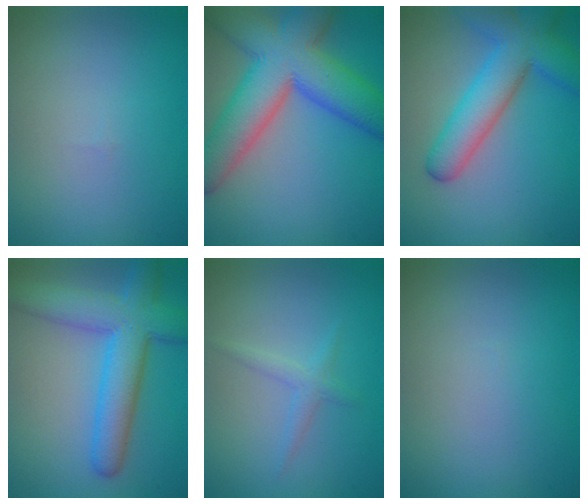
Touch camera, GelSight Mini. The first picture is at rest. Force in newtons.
{"total": 11.7, "press": 11.7, "slide": 0.6}
{"total": 6.8, "press": 6.8, "slide": 0.4}
{"total": 7.5, "press": 7.5, "slide": 0.3}
{"total": 1.4, "press": 1.4, "slide": 0.0}
{"total": 0.0}